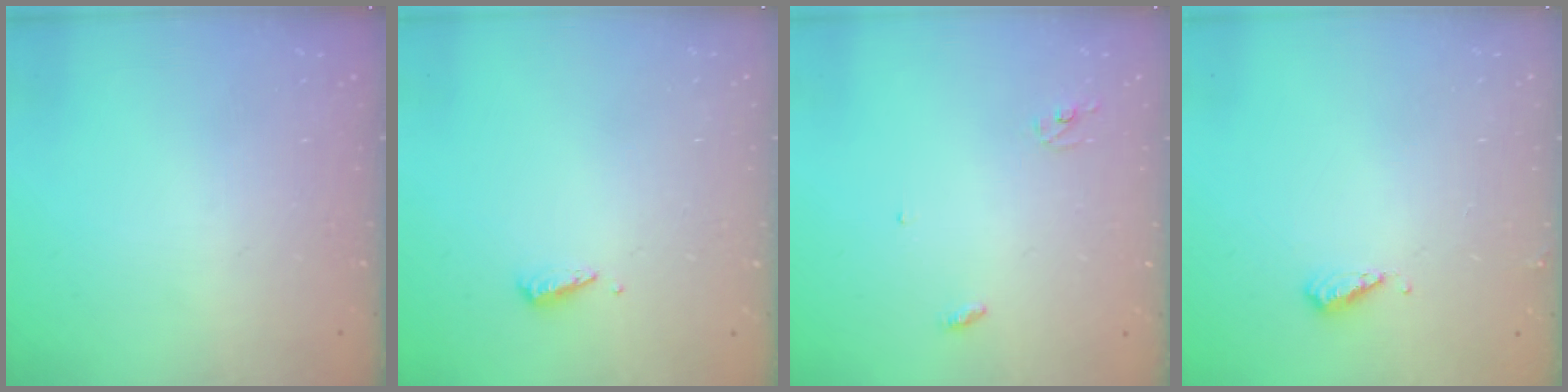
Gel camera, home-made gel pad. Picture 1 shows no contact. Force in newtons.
{"total": 2.9, "press": 2.9, "slide": 0.4}
{"total": 2.8, "press": 2.8, "slide": 0.2}
{"total": 4.5, "press": 4.4, "slide": 0.8}